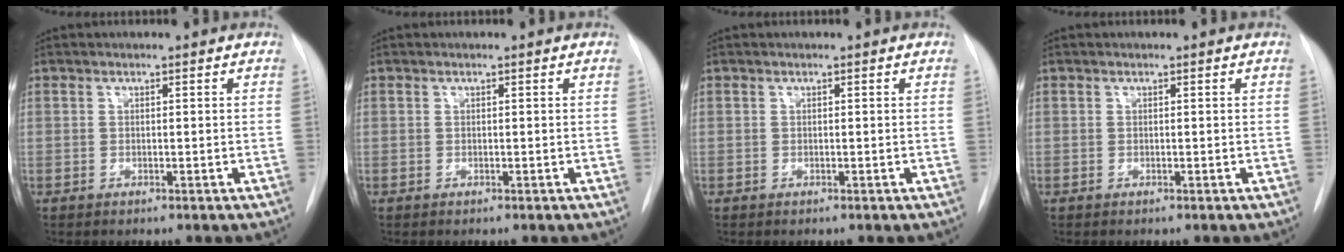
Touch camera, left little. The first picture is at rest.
{"total": 0.0}
{"total": 0.0}
{"total": 0.0}